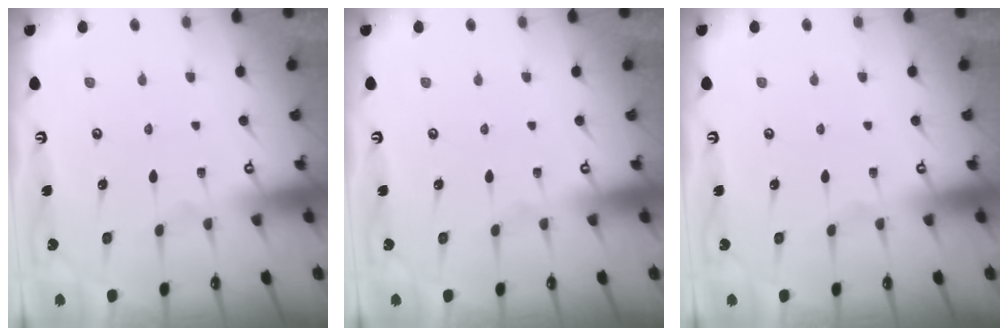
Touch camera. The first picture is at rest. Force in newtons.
{"total": 0.0}
{"total": 0.0}